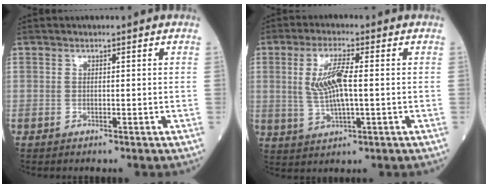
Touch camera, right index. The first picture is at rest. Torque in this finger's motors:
{"motor_torque": [0.20, -0.02, 0.15, 0.14]}